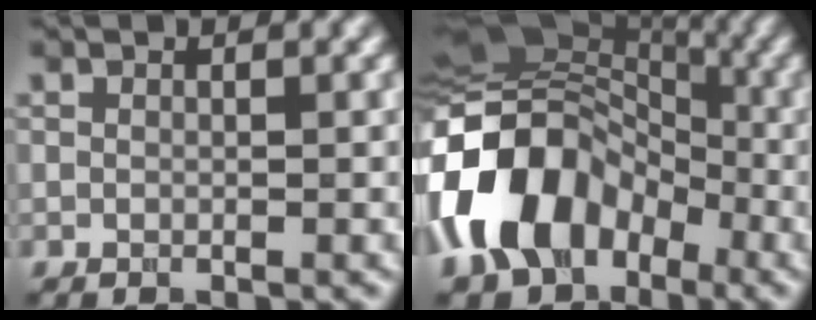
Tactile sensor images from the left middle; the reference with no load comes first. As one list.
[{"total": 13.1, "force": [-4.6, 9.4, 7.9], "torque": [-0.150, 0.014, -0.109]}]